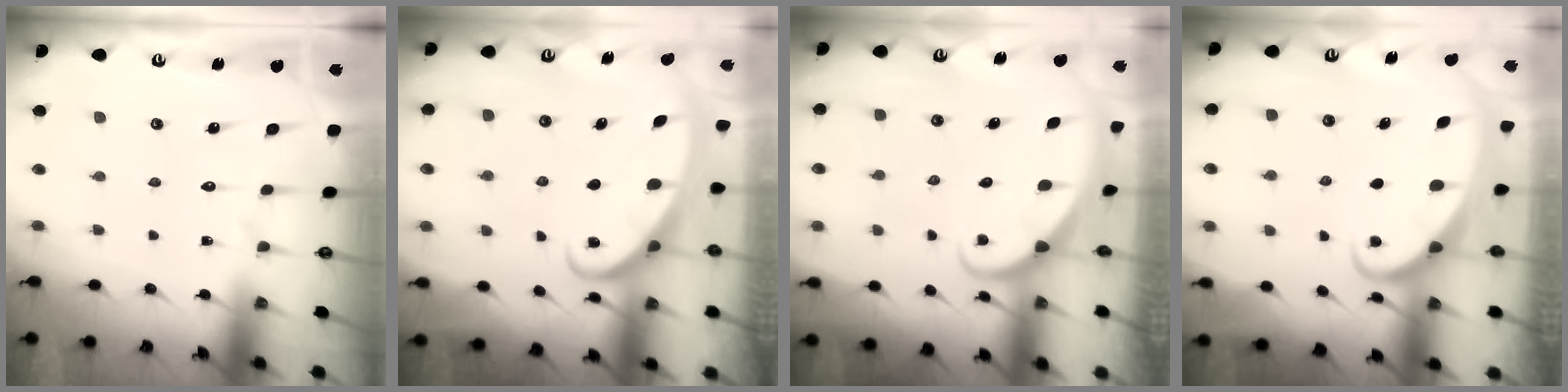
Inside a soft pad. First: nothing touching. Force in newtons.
{"total": 2.7, "press": 2.7, "slide": 0.4}
{"total": 1.7, "press": 1.7, "slide": 0.1}
{"total": 2.0, "press": 2.0, "slide": 0.0}